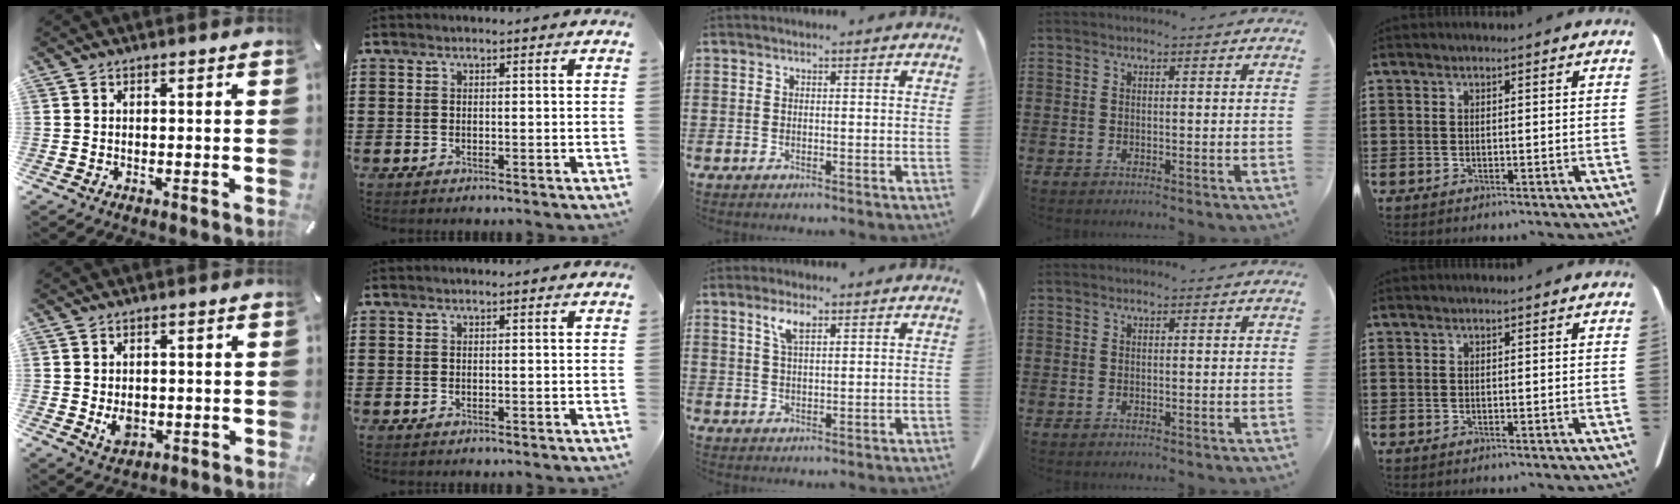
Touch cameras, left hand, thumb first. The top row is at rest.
{"thumb": {"total": 4.0, "force": [-0.5, 3.1, 2.6], "torque": [-0.044, -0.002, -0.009]}, "middle": {"total": 4.1, "force": [2.2, 1.3, 3.2], "torque": [-0.071, 0.005, 0.040]}}